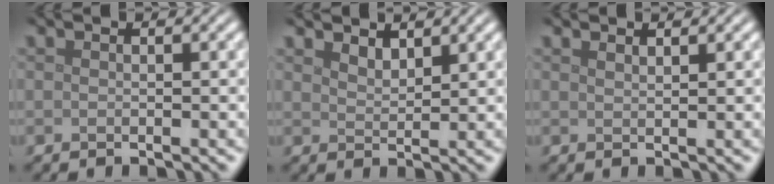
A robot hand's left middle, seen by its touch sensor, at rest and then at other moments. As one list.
[{"total": 1.9, "force": [1.7, 0.5, 0.6], "torque": [-0.013, -0.001, 0.032]}, {"total": 1.0, "force": [0.9, 0.2, 0.4], "torque": [-0.001, -0.002, 0.010]}]